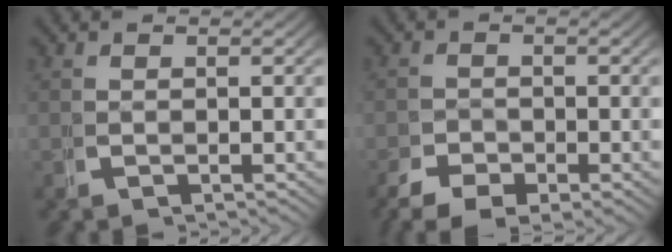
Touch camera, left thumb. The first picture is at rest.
{"total": 3.5, "force": [-2.3, 1.8, 1.9], "torque": [-0.025, -0.018, -0.037]}